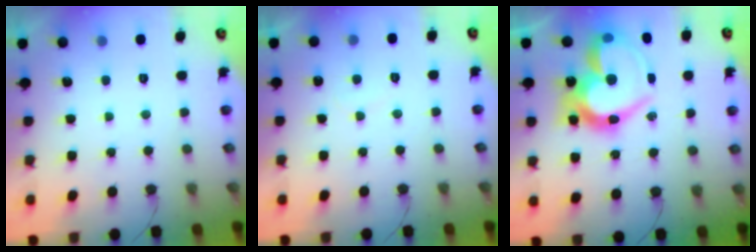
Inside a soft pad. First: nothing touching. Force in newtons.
{"total": 4.8, "press": 4.8, "slide": 0.2}
{"total": 23.6, "press": 23.5, "slide": 2.1}